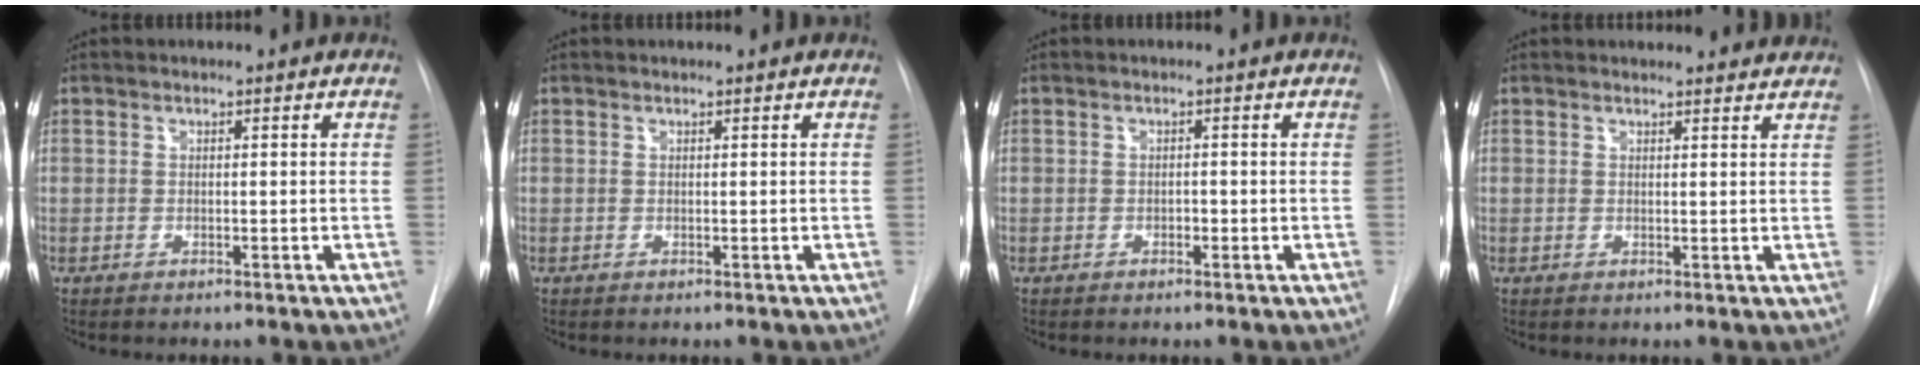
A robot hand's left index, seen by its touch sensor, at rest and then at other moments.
{"total": 0.7, "force": [0.7, 0.1, 0.1], "torque": [-0.004, 0.015, 0.014]}
{"total": 0.6, "force": [-0.3, 0.4, 0.4], "torque": [-0.004, 0.002, -0.006]}
{"total": 6.5, "force": [6.3, 1.5, 0.8], "torque": [0.006, 0.009, 0.052]}